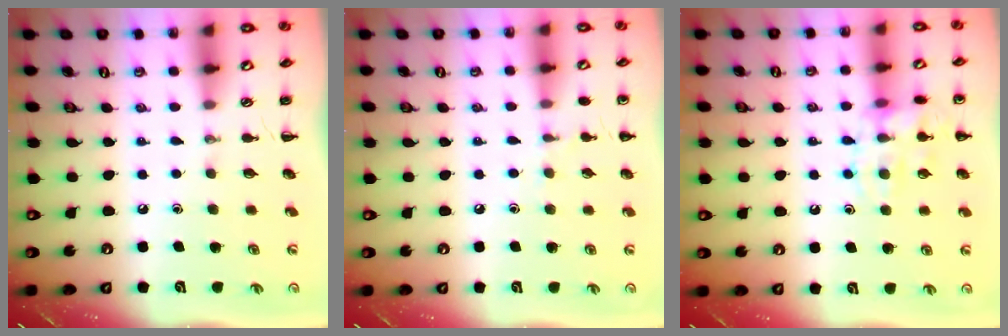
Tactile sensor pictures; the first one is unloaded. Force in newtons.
{"total": 5.5, "press": 5.2, "slide": 1.8}
{"total": 12.5, "press": 12.5, "slide": 0.9}